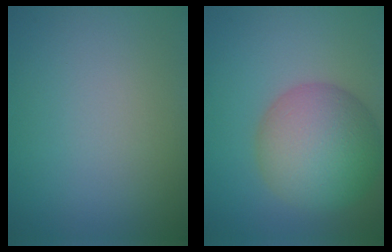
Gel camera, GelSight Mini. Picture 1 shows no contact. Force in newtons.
{"total": 8.2, "press": 8.2, "slide": 0.4}